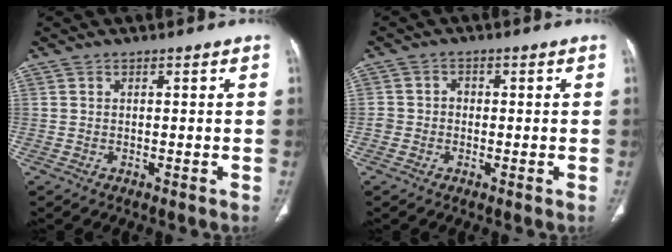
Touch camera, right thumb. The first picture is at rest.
{"total": 2.5, "force": [-0.6, 2.3, 0.7], "torque": [0.000, 0.015, -0.015]}